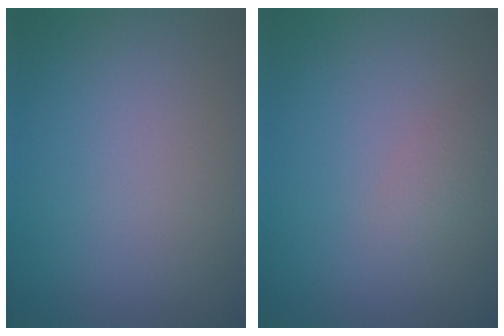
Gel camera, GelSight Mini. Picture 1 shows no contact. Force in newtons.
{"total": 1.1, "press": 1.1, "slide": 0.0}